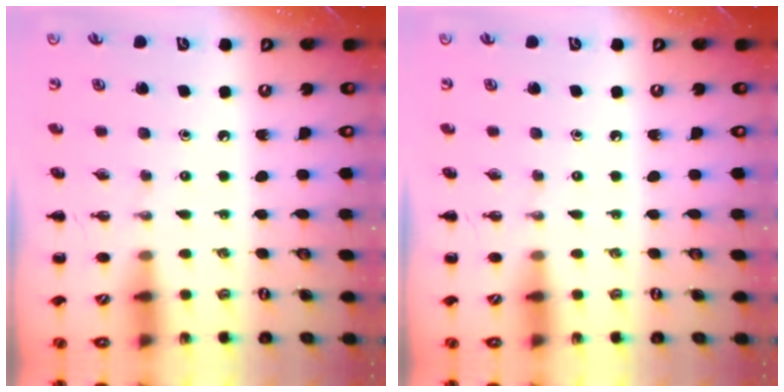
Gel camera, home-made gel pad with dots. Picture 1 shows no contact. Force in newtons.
{"total": 0.0}